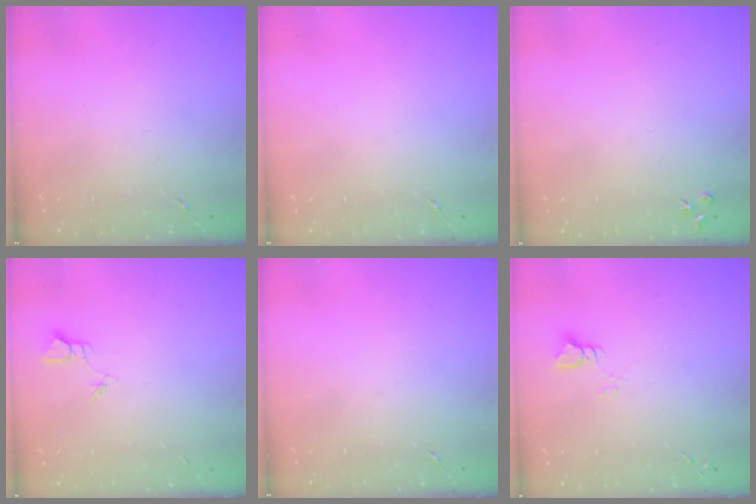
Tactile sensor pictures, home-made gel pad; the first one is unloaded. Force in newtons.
{"total": 0.0}
{"total": 3.5, "press": 3.5, "slide": 0.4}
{"total": 2.4, "press": 2.4, "slide": 0.2}
{"total": 0.0}
{"total": 2.9, "press": 2.9, "slide": 0.2}